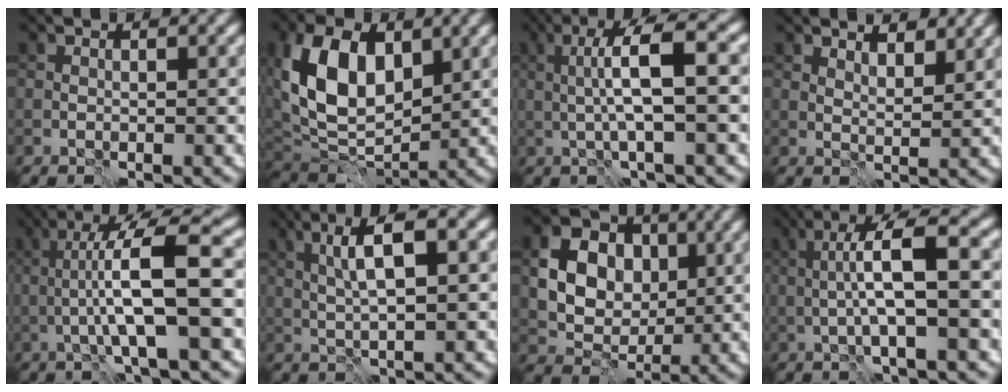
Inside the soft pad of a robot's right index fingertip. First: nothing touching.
{"total": 9.8, "force": [2.7, 6.3, 7.0], "torque": [-0.147, -0.002, 0.046]}
{"total": 6.0, "force": [0.7, 1.0, 5.9], "torque": [-0.107, 0.018, 0.009]}
{"total": 3.2, "force": [2.8, 1.0, 1.3], "torque": [-0.015, -0.006, 0.042]}
{"total": 8.8, "force": [-0.7, 1.4, 8.6], "torque": [-0.139, 0.021, -0.014]}
{"total": 5.0, "force": [1.5, 1.0, 4.7], "torque": [-0.089, 0.011, 0.029]}
{"total": 11.5, "force": [2.7, 9.9, 5.3], "torque": [-0.113, 0.022, 0.051]}
{"total": 6.6, "force": [0.2, 1.2, 6.5], "torque": [-0.112, 0.022, -0.001]}